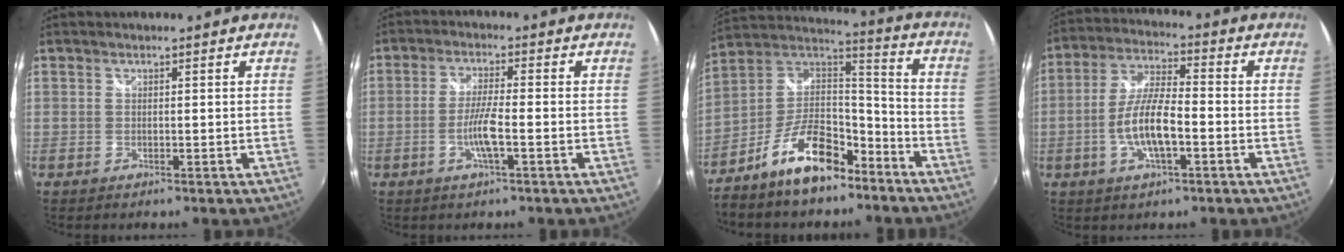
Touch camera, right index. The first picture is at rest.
{"total": 5.0, "force": [-1.9, 0.1, 4.6], "torque": [-0.094, -0.004, -0.036]}
{"total": 16.0, "force": [-9.8, 7.1, 10.4], "torque": [-0.203, 0.019, -0.167]}
{"total": 9.7, "force": [-3.0, 2.8, 8.8], "torque": [-0.182, 0.002, -0.056]}